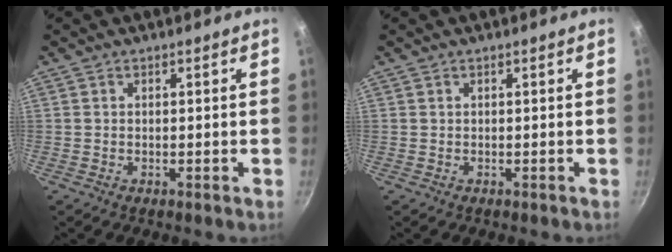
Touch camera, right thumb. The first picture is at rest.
{"total": 0.0}